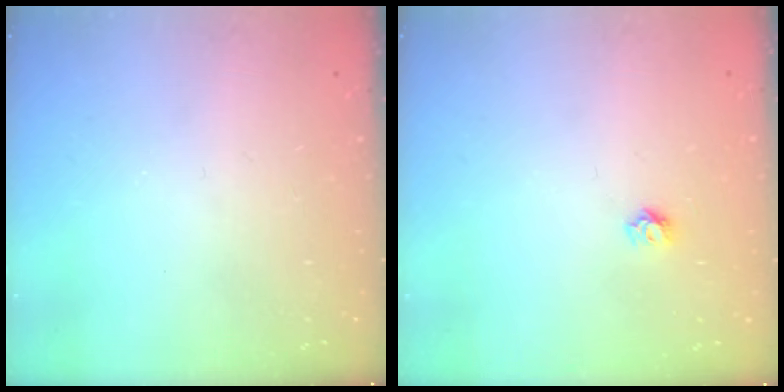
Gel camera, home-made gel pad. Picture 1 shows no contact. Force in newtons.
{"total": 4.4, "press": 4.4, "slide": 0.4}